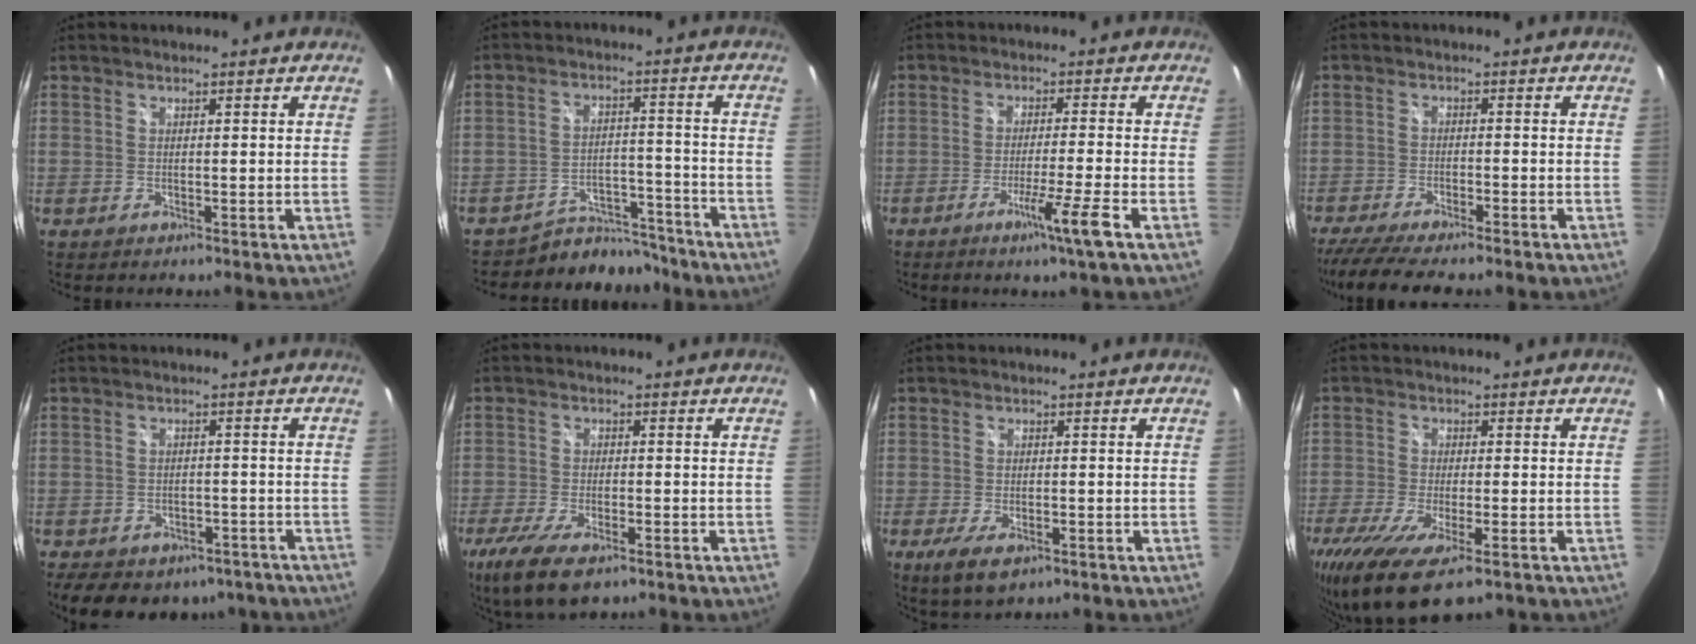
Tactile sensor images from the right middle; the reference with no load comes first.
{"total": 9.3, "force": [-8.6, 3.4, 0.5], "torque": [-0.015, 0.026, -0.123]}
{"total": 5.9, "force": [-2.9, -1.7, 4.8], "torque": [-0.091, -0.014, -0.056]}
{"total": 9.7, "force": [-8.2, 0.9, 5.0], "torque": [-0.117, -0.032, -0.136]}
{"total": 14.6, "force": [-10.2, 8.1, 6.6], "torque": [-0.144, -0.004, -0.124]}
{"total": 10.9, "force": [-6.7, 4.1, 7.5], "torque": [-0.176, -0.040, -0.121]}
{"total": 5.7, "force": [-2.9, 2.4, 4.3], "torque": [-0.094, -0.021, -0.050]}
{"total": 13.3, "force": [-8.2, 3.9, 9.7], "torque": [-0.212, -0.059, -0.140]}